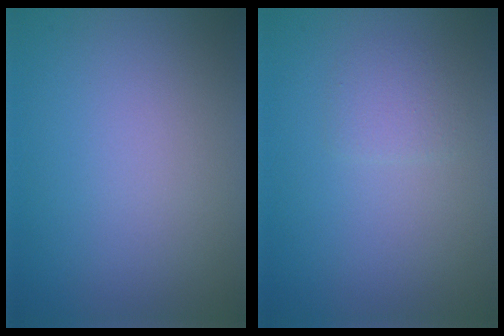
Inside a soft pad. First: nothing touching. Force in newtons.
{"total": 1.3, "press": 1.3, "slide": 0.1}